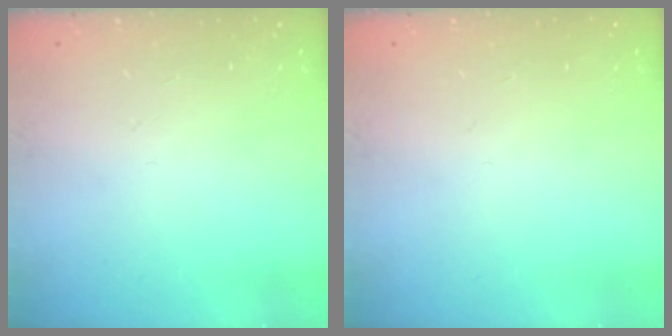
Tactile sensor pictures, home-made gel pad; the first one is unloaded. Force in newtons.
{"total": 0.0}